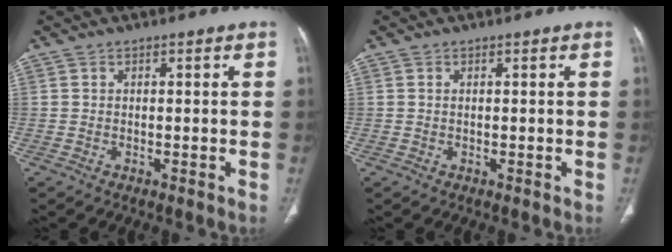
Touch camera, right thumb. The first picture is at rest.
{"total": 0.0}